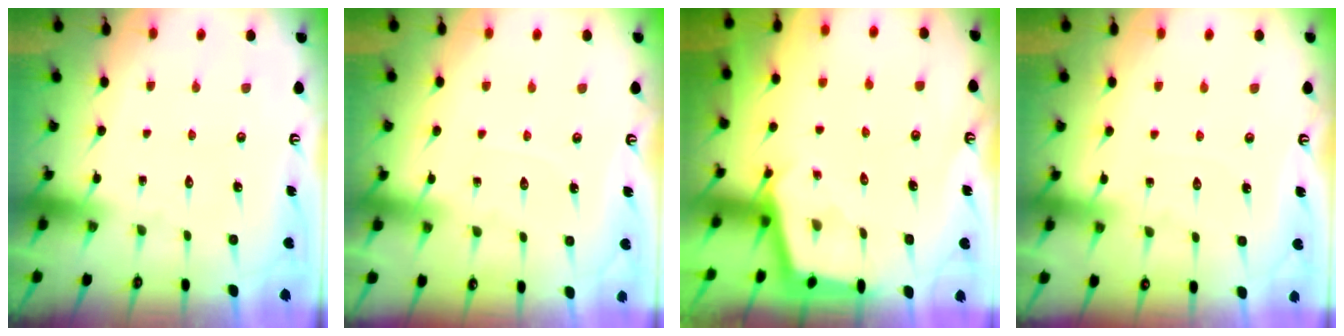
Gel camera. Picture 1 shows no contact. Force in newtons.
{"total": 2.5, "press": 2.4, "slide": 0.4}
{"total": 2.4, "press": 2.4, "slide": 0.2}
{"total": 2.4, "press": 2.4, "slide": 0.4}